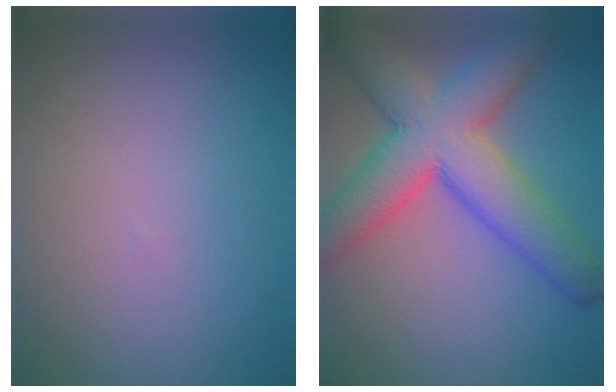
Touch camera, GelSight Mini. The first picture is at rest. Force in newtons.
{"total": 9.7, "press": 9.7, "slide": 0.3}